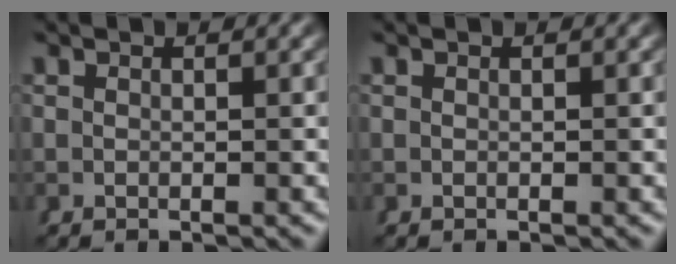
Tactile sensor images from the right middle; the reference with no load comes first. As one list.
[{"total": 0.0}]